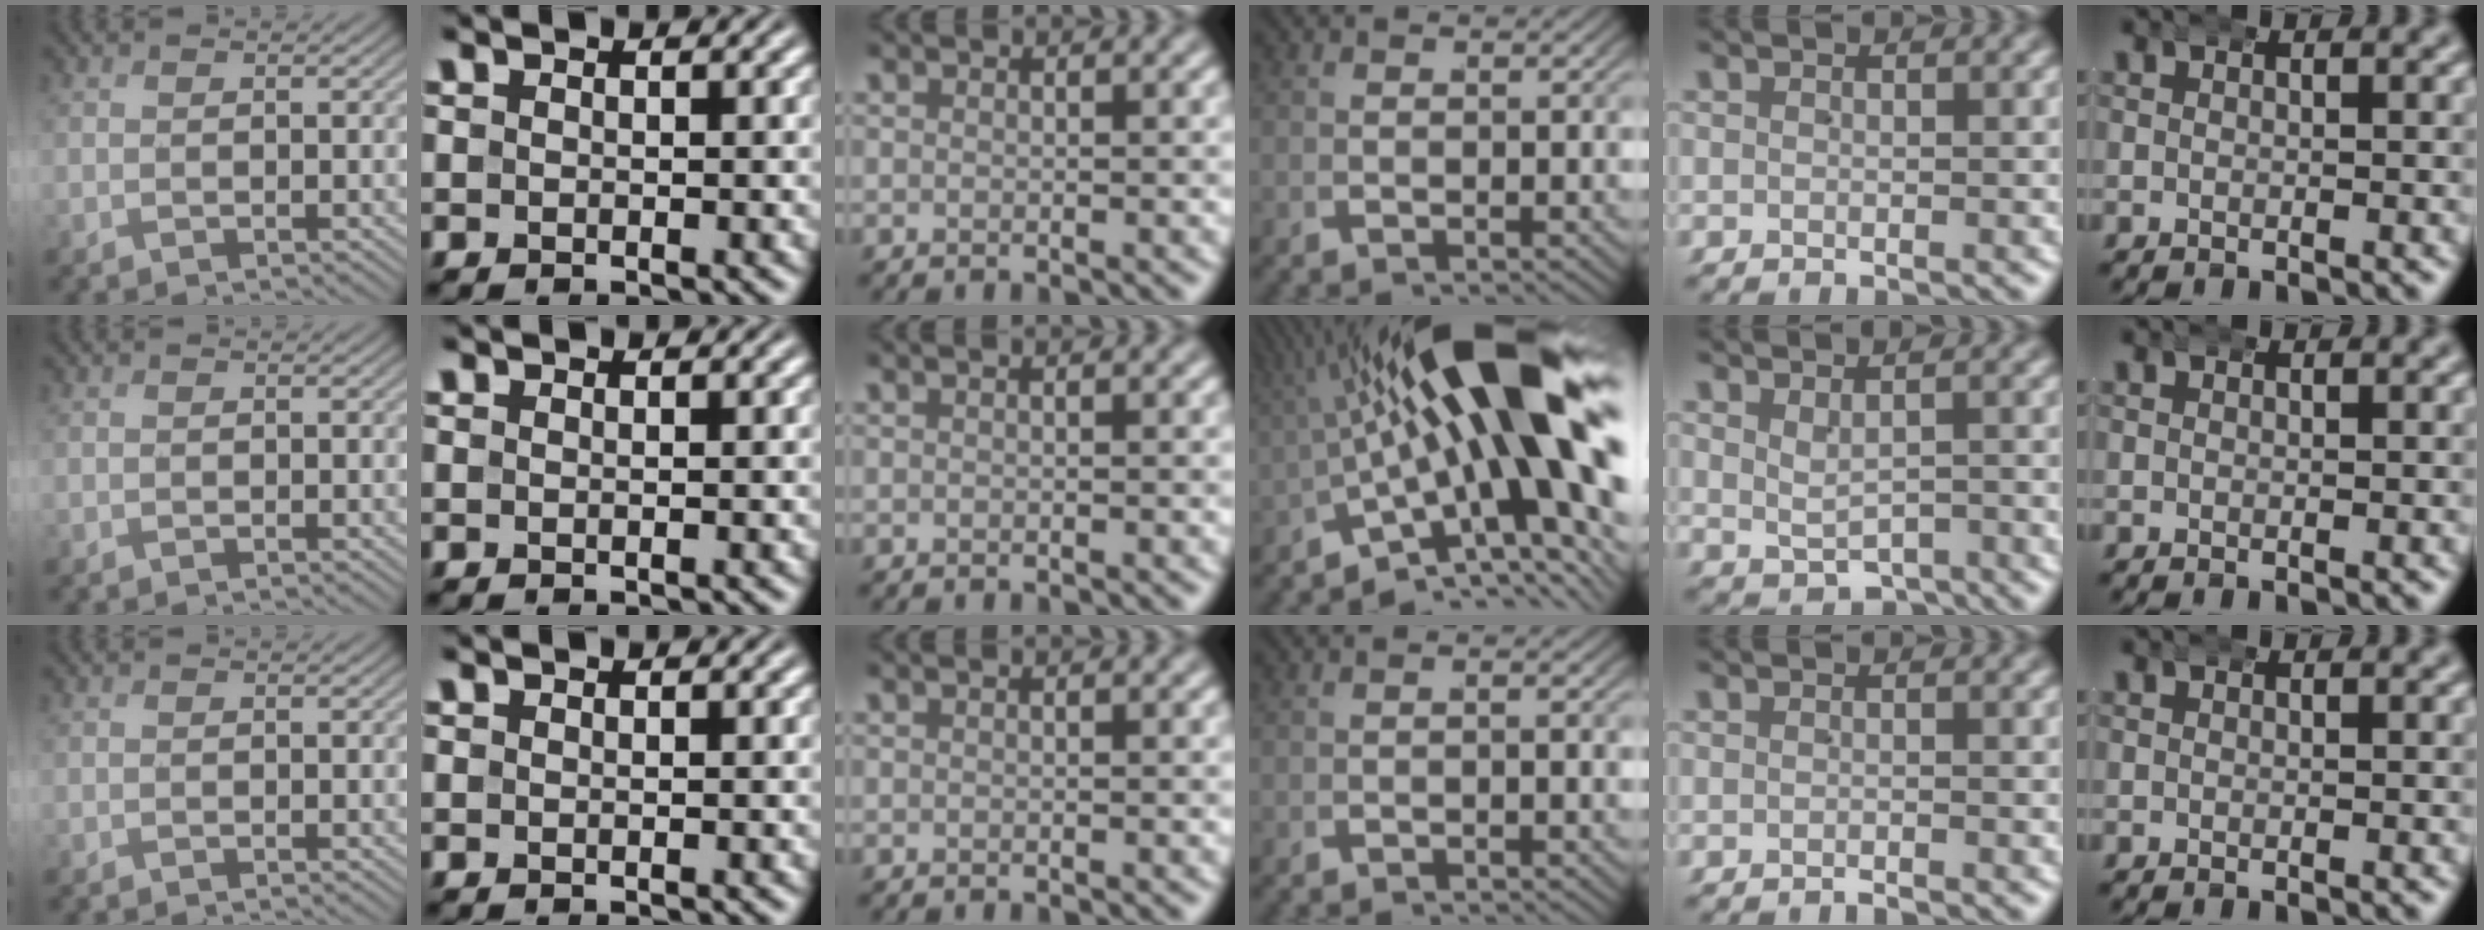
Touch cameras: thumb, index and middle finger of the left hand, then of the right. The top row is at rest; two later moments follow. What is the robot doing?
{"motion": "wrap", "object": "aluminum foil"}